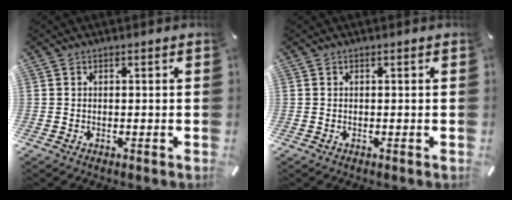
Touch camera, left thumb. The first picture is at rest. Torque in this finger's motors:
{"motor_torque": [-0.07, -0.17, -0.01, 0.07, -0.03]}